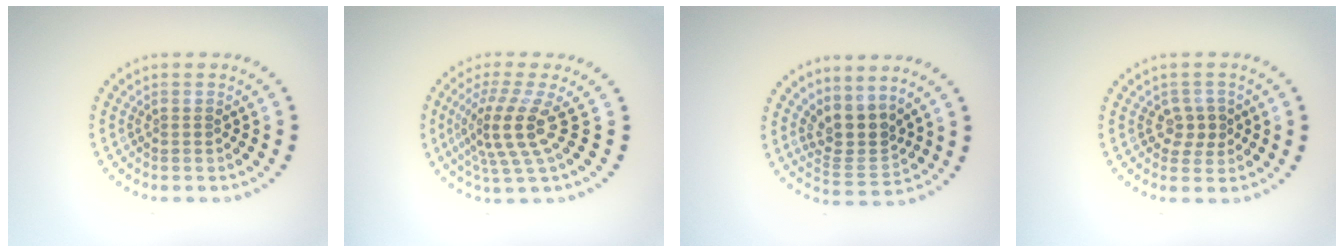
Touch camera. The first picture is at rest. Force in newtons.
{"total": 4.5, "press": 3.2, "slide": 3.2}
{"total": 3.3, "press": 2.5, "slide": 2.1}
{"total": 2.1, "press": 1.9, "slide": 0.8}